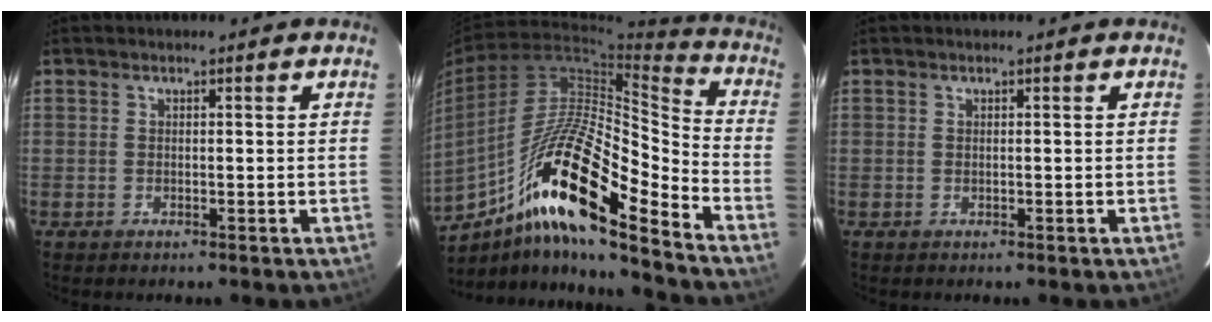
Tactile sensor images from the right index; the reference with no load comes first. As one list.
[{"total": 20.3, "force": [-11.5, 2.8, 16.4], "torque": [-0.296, 0.000, -0.196]}, {"total": 0.0}]